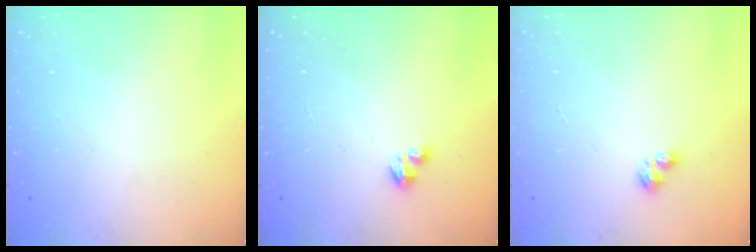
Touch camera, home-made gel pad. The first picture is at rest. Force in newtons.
{"total": 1.6, "press": 1.6, "slide": 0.4}
{"total": 2.5, "press": 2.5, "slide": 0.4}